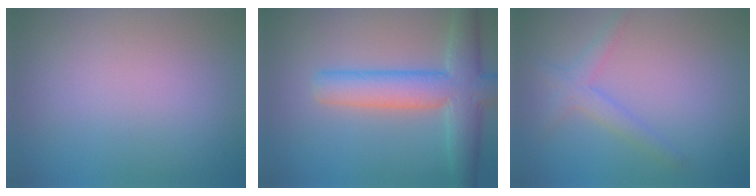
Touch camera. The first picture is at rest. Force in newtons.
{"total": 6.8, "press": 6.8, "slide": 0.3}
{"total": 2.2, "press": 2.2, "slide": 0.1}